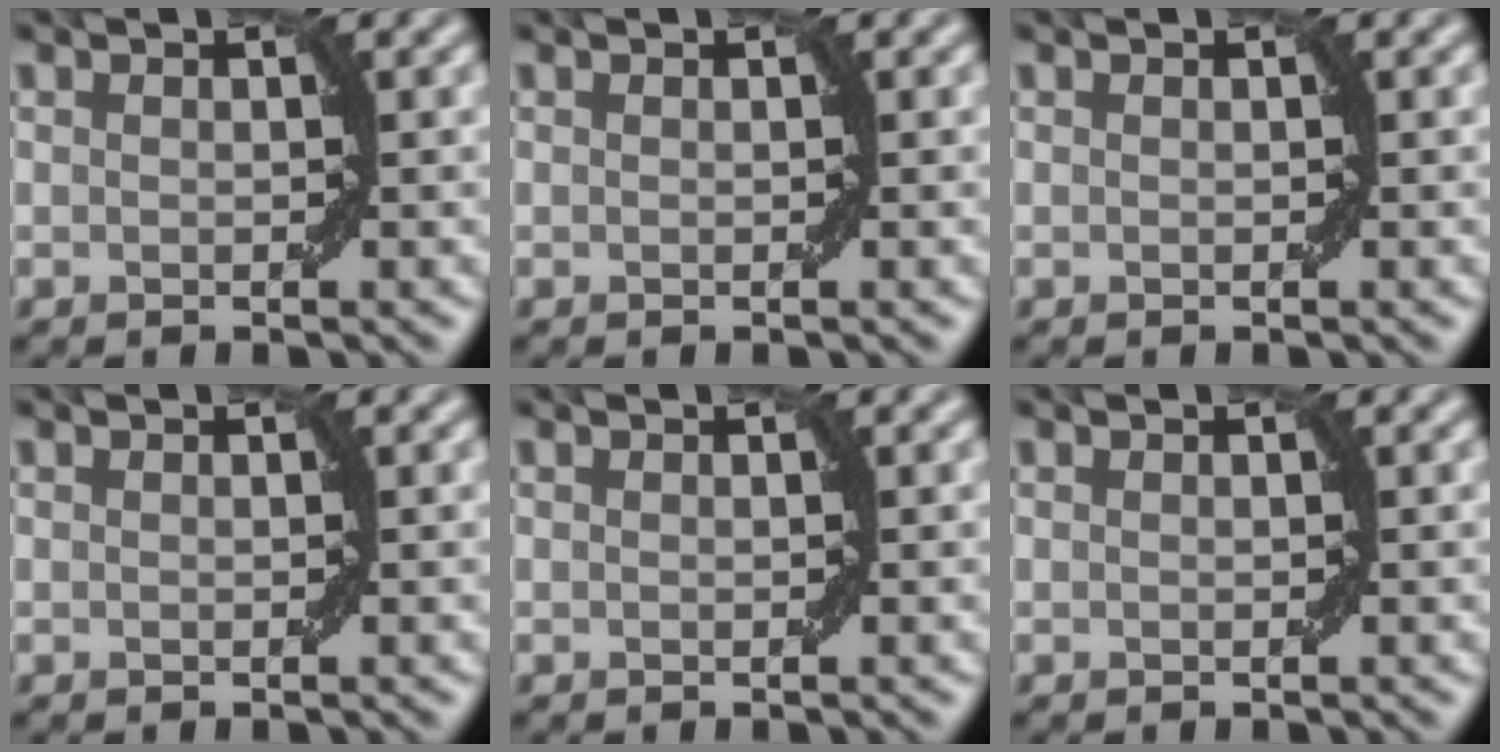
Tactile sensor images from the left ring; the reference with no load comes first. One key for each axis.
{"total": 0.0}
{"total": 0.0}
{"total": 0.0}
{"total": 0.0}
{"total": 0.0}